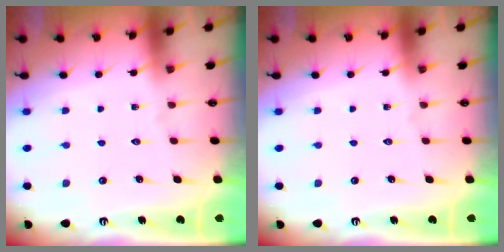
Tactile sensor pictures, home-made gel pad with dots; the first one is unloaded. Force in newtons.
{"total": 0.0}